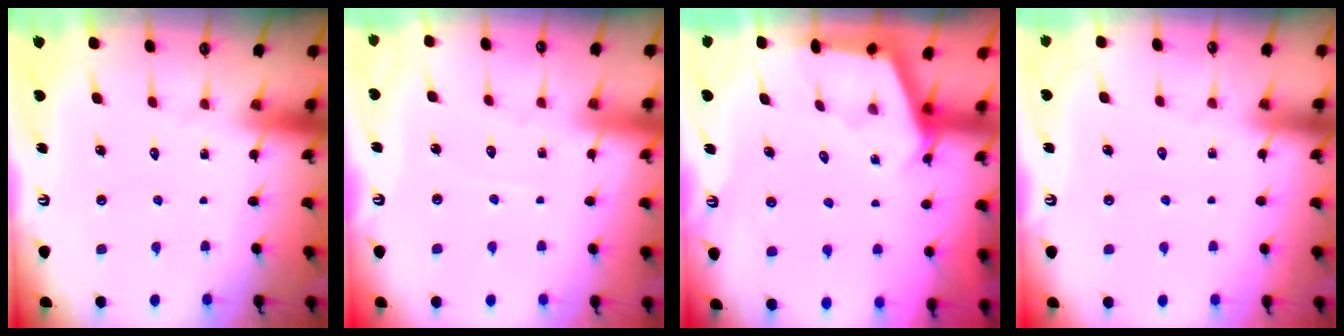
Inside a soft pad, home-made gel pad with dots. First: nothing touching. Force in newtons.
{"total": 2.4, "press": 2.4, "slide": 0.4}
{"total": 2.8, "press": 2.8, "slide": 0.3}
{"total": 2.5, "press": 2.5, "slide": 0.4}